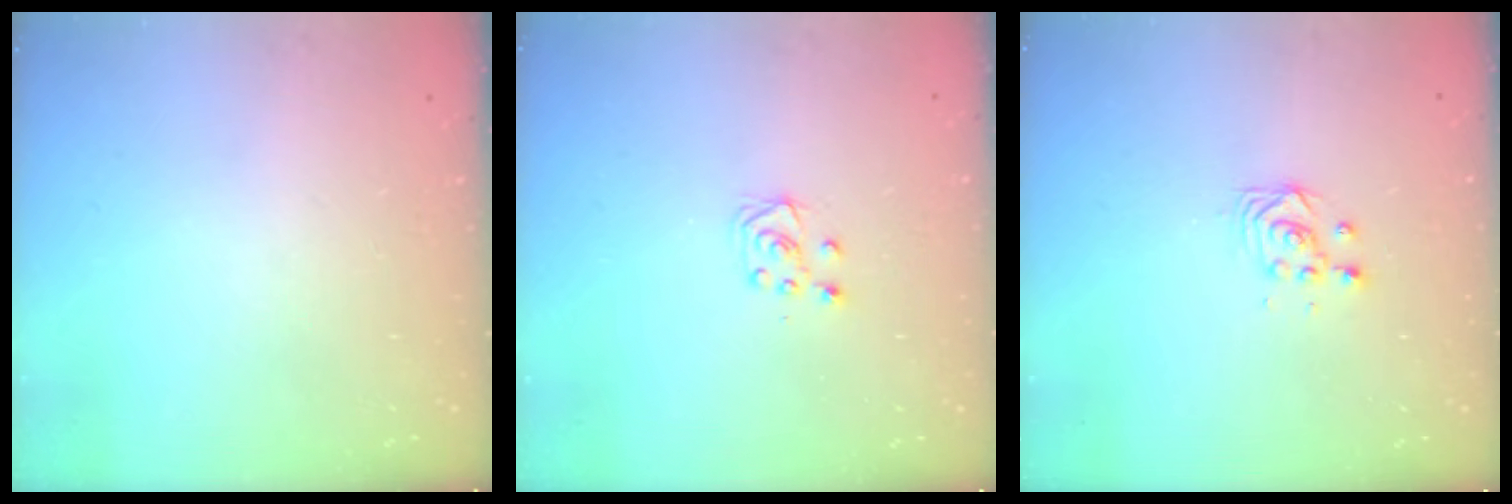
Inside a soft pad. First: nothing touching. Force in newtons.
{"total": 5.1, "press": 5.1, "slide": 0.4}
{"total": 3.4, "press": 3.4, "slide": 0.2}